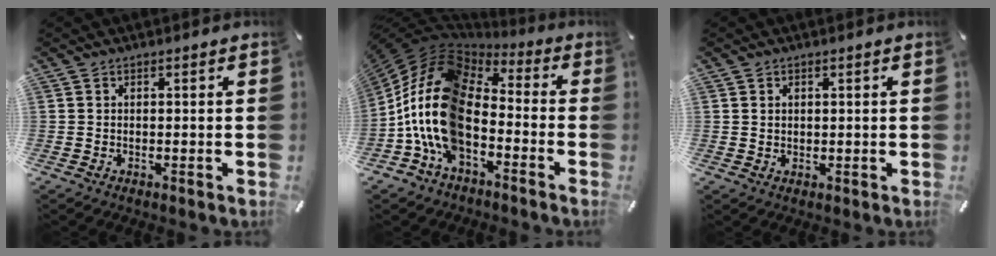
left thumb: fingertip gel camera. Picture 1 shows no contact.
{"total": 19.2, "force": [-5.5, 12.0, 14.0], "torque": [-0.310, 0.020, -0.103]}
{"total": 1.2, "force": [0.7, 1.0, 0.0], "torque": [0.008, 0.000, 0.011]}